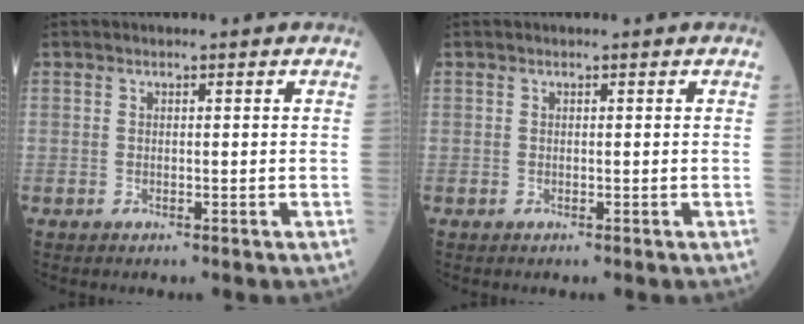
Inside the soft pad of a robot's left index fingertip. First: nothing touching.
{"total": 0.0}